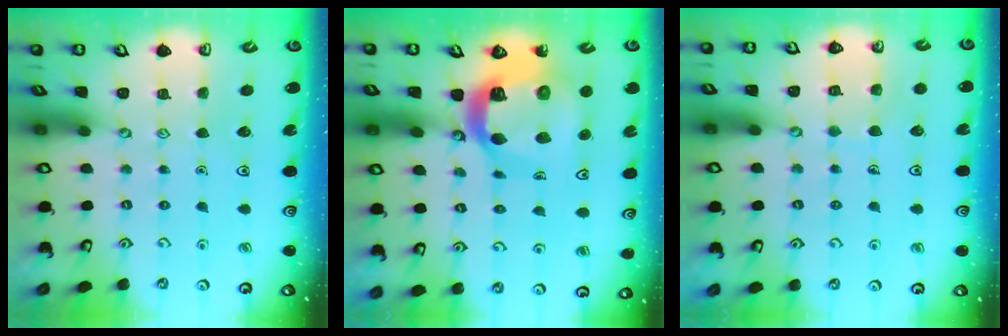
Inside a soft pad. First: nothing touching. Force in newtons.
{"total": 14.8, "press": 14.6, "slide": 1.8}
{"total": 6.4, "press": 6.4, "slide": 0.3}